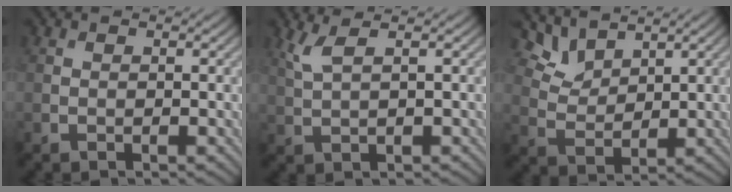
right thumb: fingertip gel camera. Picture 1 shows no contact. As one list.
[{"total": 2.9, "force": [1.6, 0.7, 2.3], "torque": [-0.052, 0.008, 0.039]}, {"total": 5.4, "force": [4.4, 2.2, 2.2], "torque": [-0.055, -0.008, 0.103]}]